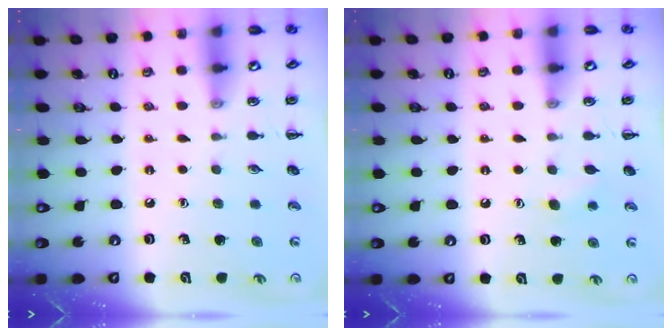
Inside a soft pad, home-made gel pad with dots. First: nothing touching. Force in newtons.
{"total": 3.9, "press": 3.7, "slide": 1.1}